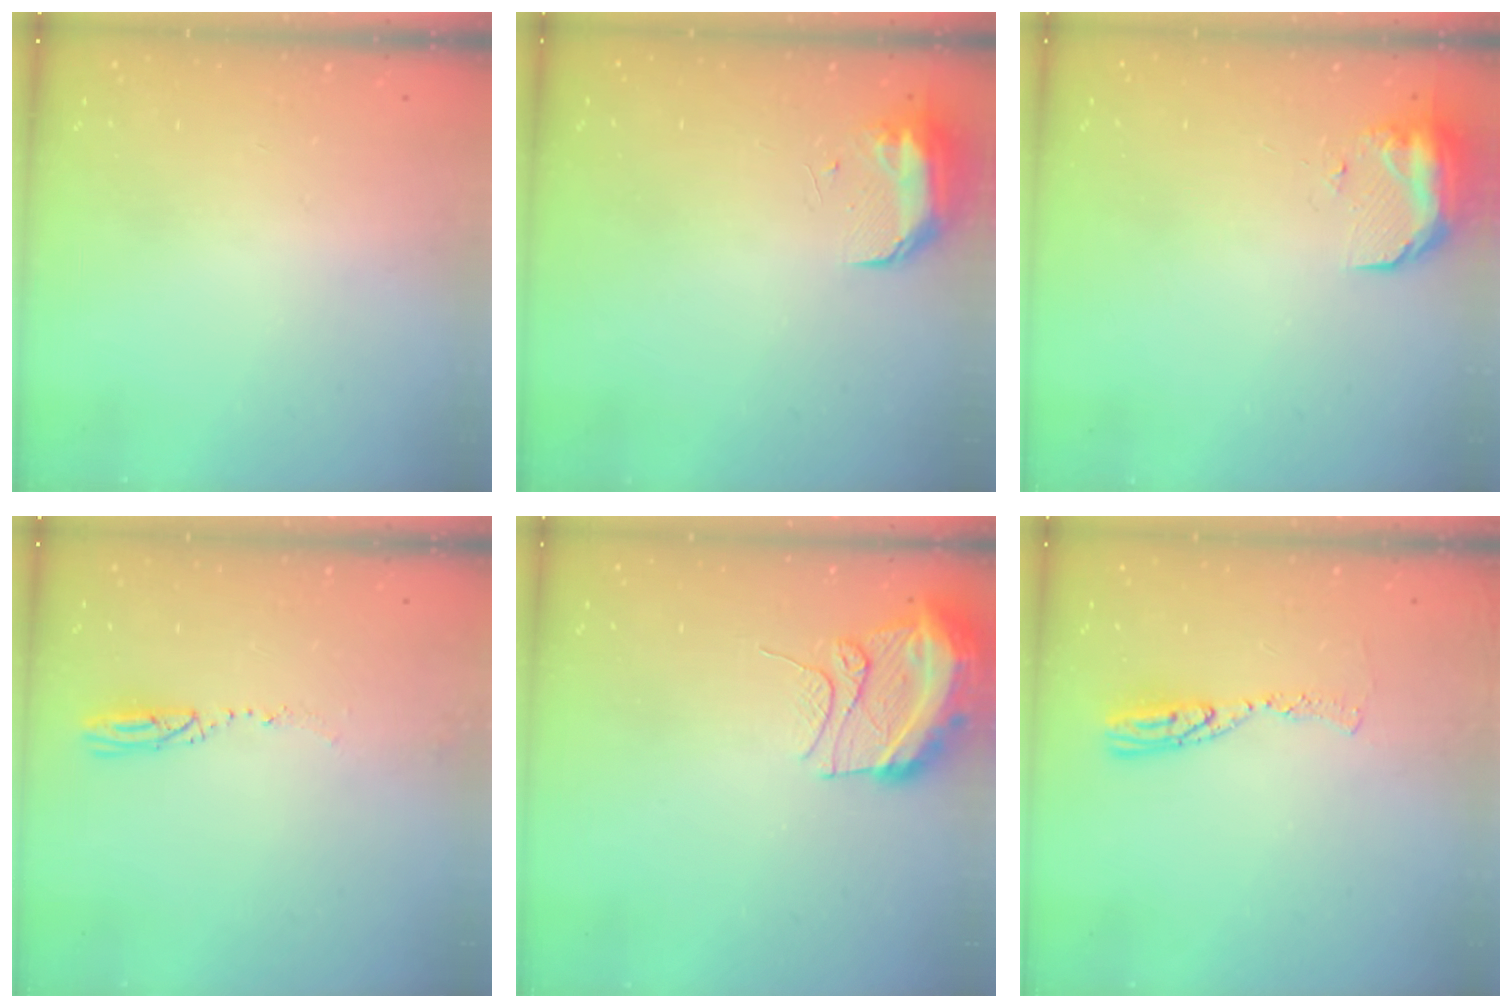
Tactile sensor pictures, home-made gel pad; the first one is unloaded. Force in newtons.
{"total": 8.9, "press": 8.8, "slide": 1.1}
{"total": 9.9, "press": 9.4, "slide": 3.1}
{"total": 3.6, "press": 3.5, "slide": 0.7}
{"total": 12.4, "press": 12.3, "slide": 1.6}
{"total": 8.2, "press": 8.1, "slide": 0.7}